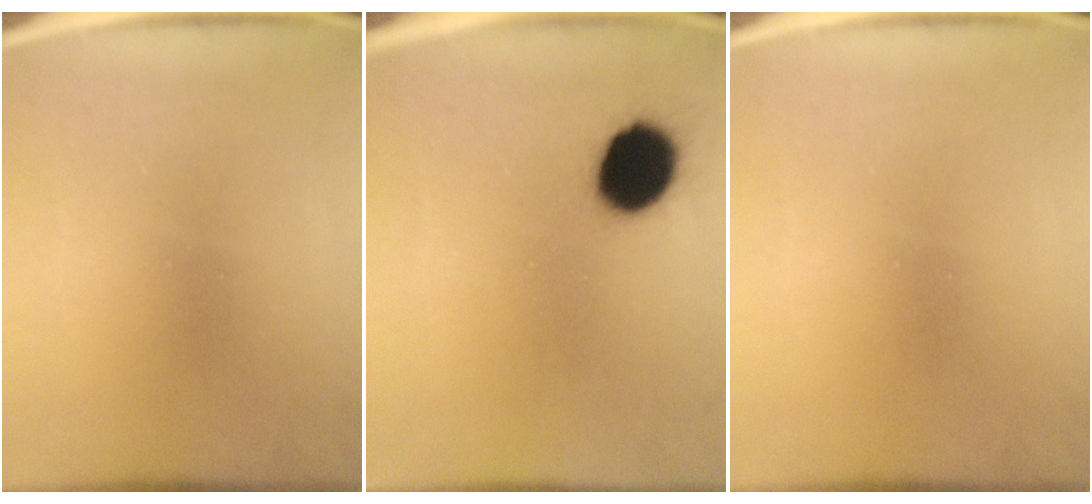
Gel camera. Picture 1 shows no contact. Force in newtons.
{"total": 11.7}
{"total": 0.0}